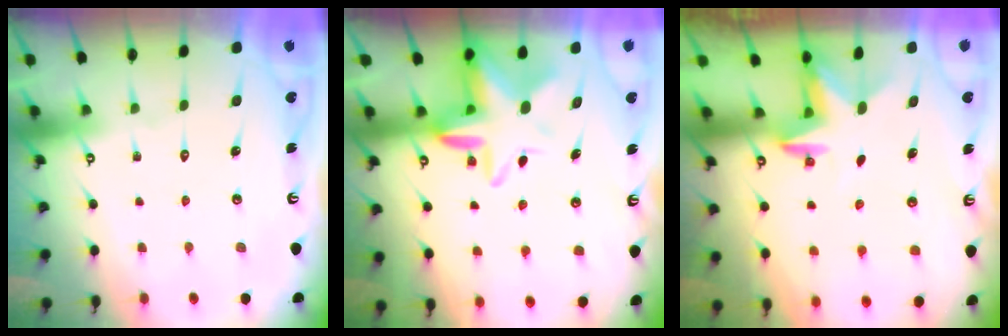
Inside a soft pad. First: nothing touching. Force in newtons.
{"total": 7.8, "press": 7.7, "slide": 1.3}
{"total": 2.9, "press": 2.8, "slide": 0.7}